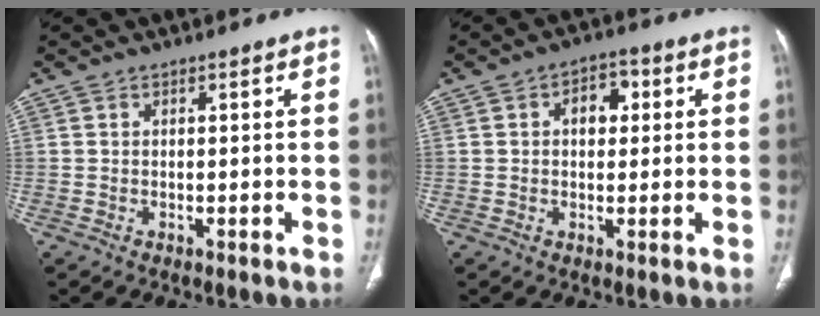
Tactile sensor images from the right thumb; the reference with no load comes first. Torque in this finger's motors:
{"motor_torque": [0.18, 1.43, 0.49, -0.22, -0.01]}